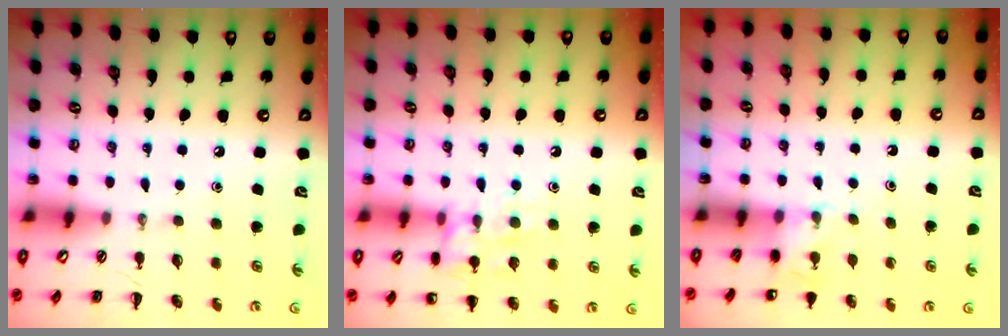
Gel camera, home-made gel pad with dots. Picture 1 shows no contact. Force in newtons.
{"total": 11.7, "press": 11.7, "slide": 0.7}
{"total": 5.3, "press": 5.1, "slide": 1.3}